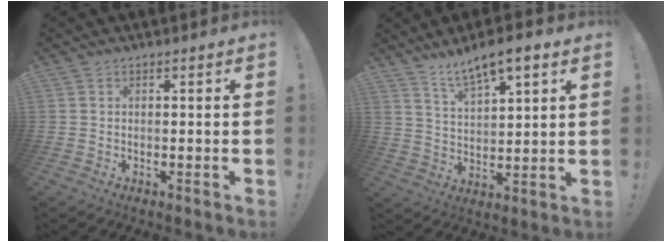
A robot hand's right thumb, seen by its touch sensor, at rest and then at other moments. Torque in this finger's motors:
{"motor_torque": [-0.01, 0.08, 0.07, 0.19, 0.15]}